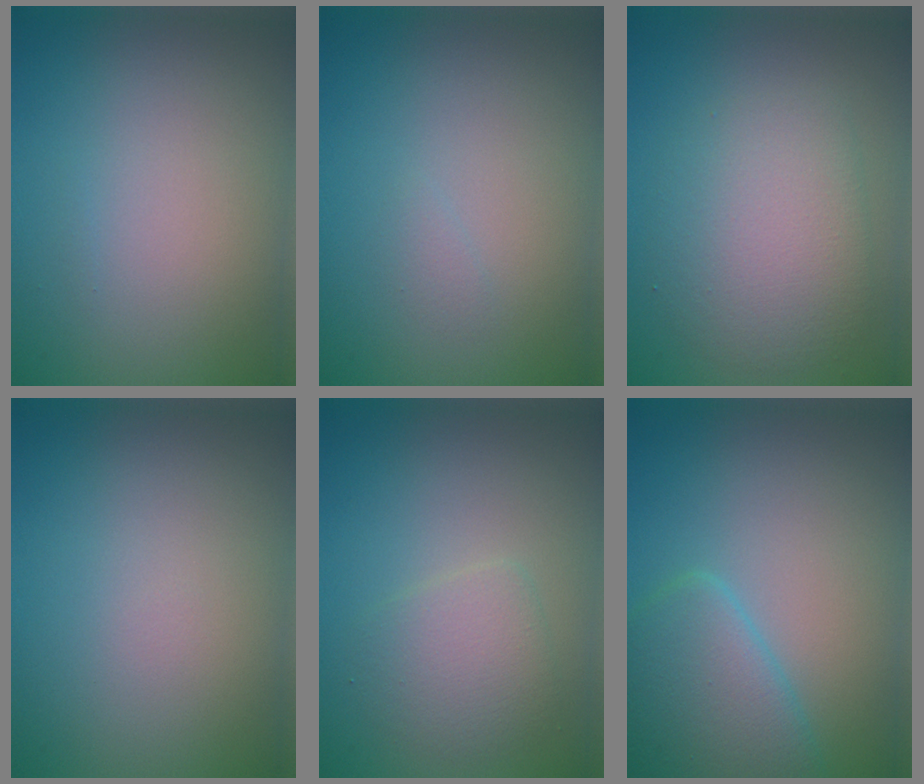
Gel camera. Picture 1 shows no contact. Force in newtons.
{"total": 0.5, "press": 0.5, "slide": 0.0}
{"total": 5.0, "press": 5.0, "slide": 0.1}
{"total": 0.0}
{"total": 2.7, "press": 2.7, "slide": 0.1}
{"total": 5.0, "press": 5.0, "slide": 0.3}